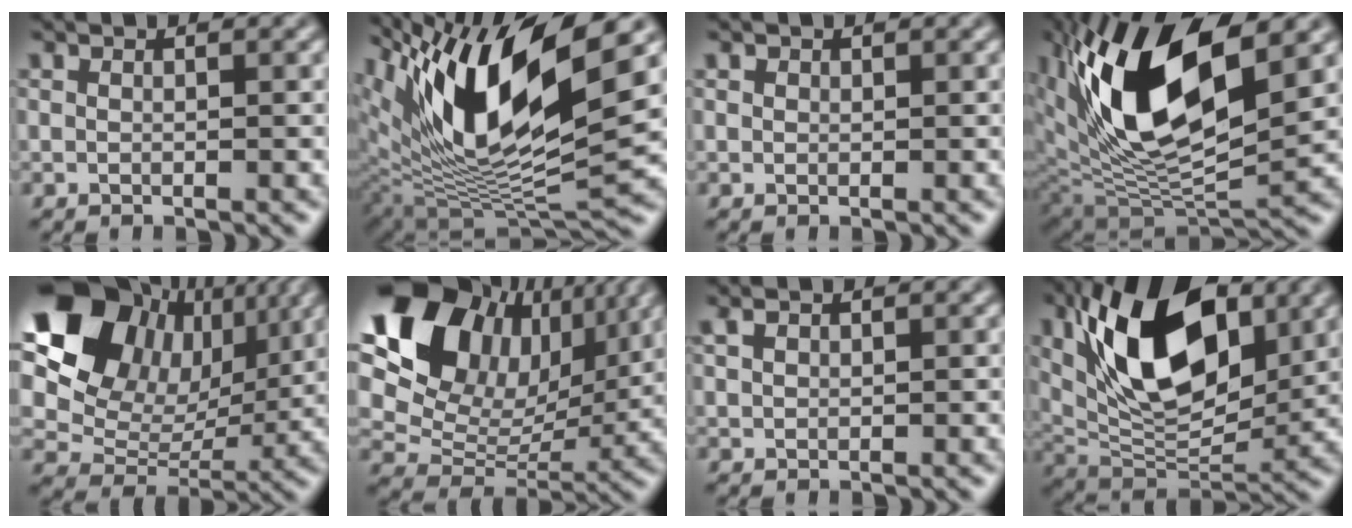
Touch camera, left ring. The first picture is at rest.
{"total": 12.4, "force": [5.1, 4.0, 10.6], "torque": [-0.201, 0.002, 0.106]}
{"total": 0.0}
{"total": 12.0, "force": [4.0, 5.4, 10.0], "torque": [-0.191, 0.003, 0.085]}
{"total": 12.0, "force": [5.4, 8.8, 6.1], "torque": [-0.144, 0.029, 0.102]}
{"total": 14.5, "force": [6.4, 10.3, 8.0], "torque": [-0.189, 0.039, 0.133]}
{"total": 1.1, "force": [0.7, 0.6, 0.7], "torque": [-0.019, 0.009, 0.020]}
{"total": 12.8, "force": [3.9, 6.9, 10.0], "torque": [-0.165, 0.013, 0.069]}